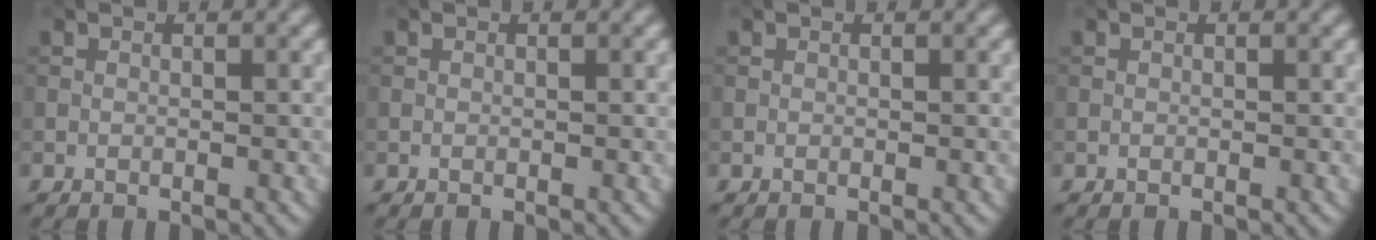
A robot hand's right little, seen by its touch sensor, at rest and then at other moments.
{"total": 0.0}
{"total": 0.0}
{"total": 0.0}